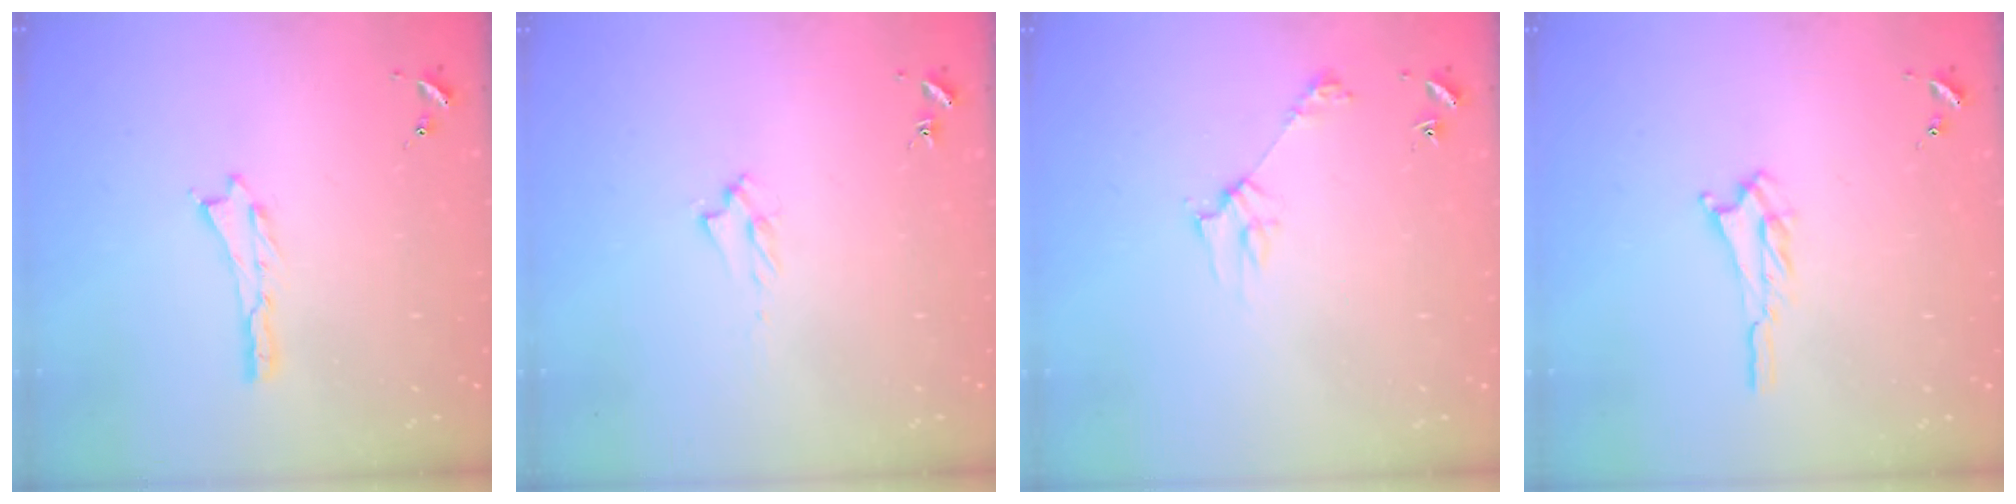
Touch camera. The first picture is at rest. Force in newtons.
{"total": 1.7, "press": 1.6, "slide": 0.3}
{"total": 3.1, "press": 3.1, "slide": 0.3}
{"total": 1.7, "press": 1.6, "slide": 0.3}